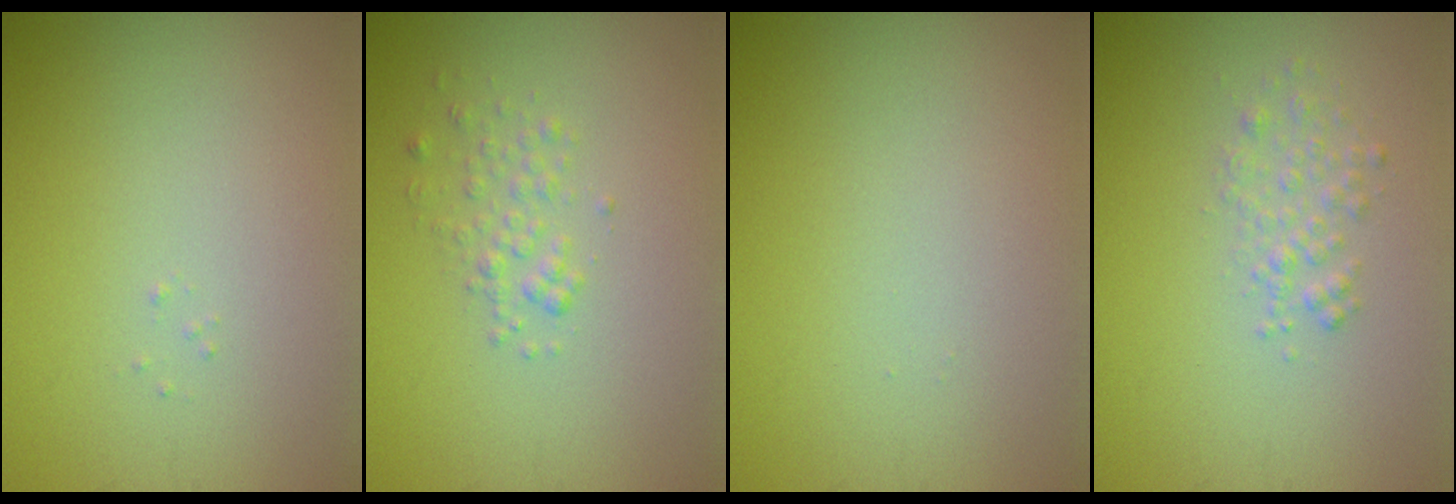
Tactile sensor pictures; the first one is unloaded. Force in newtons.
{"total": 1.5, "press": 1.5, "slide": 0.1}
{"total": 0.0}
{"total": 1.6, "press": 1.6, "slide": 0.1}